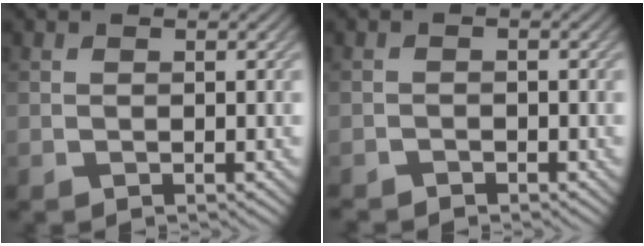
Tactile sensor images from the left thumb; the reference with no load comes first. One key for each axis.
{"total": 1.2, "fx": -1.1, "fy": 0.5, "fz": 0.1, "tx": -0.001, "ty": 0.000, "tz": -0.024}